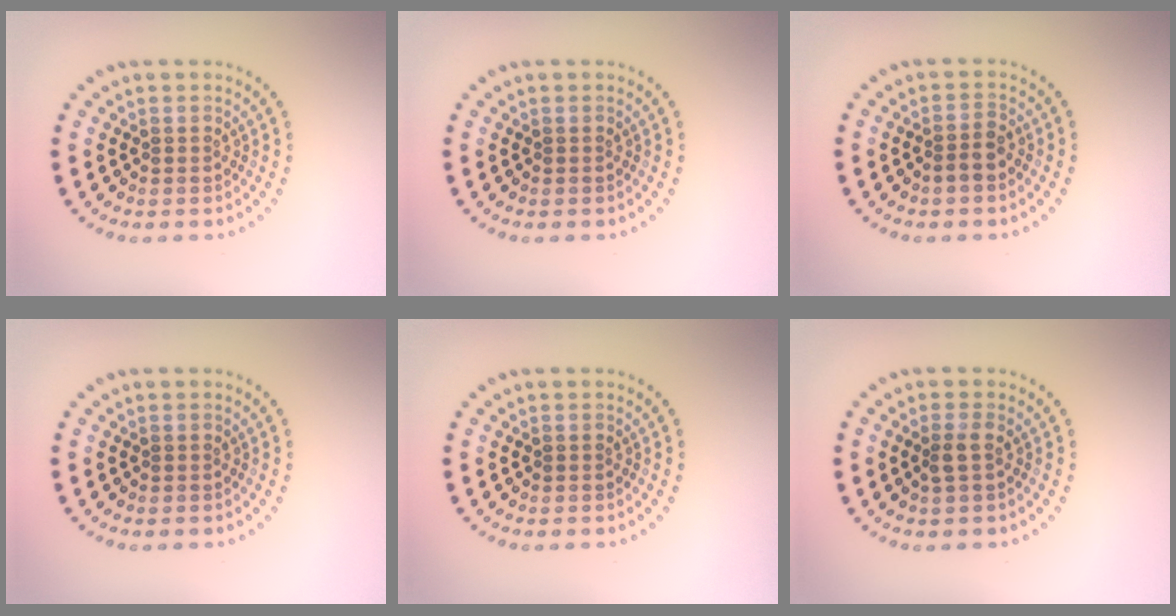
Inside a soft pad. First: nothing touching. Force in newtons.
{"total": 0.0}
{"total": 1.8, "press": 1.6, "slide": 0.8}
{"total": 0.0}
{"total": 0.0}
{"total": 1.3, "press": 1.1, "slide": 0.7}